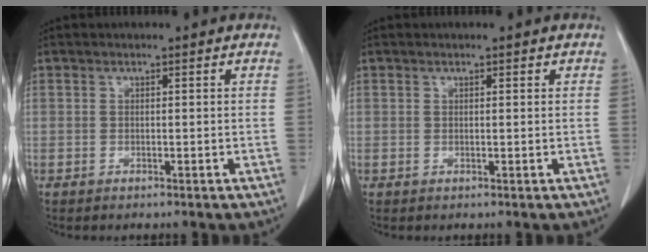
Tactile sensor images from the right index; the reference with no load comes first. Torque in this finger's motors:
{"motor_torque": [-0.27, 0.14, 0.02, -0.01]}